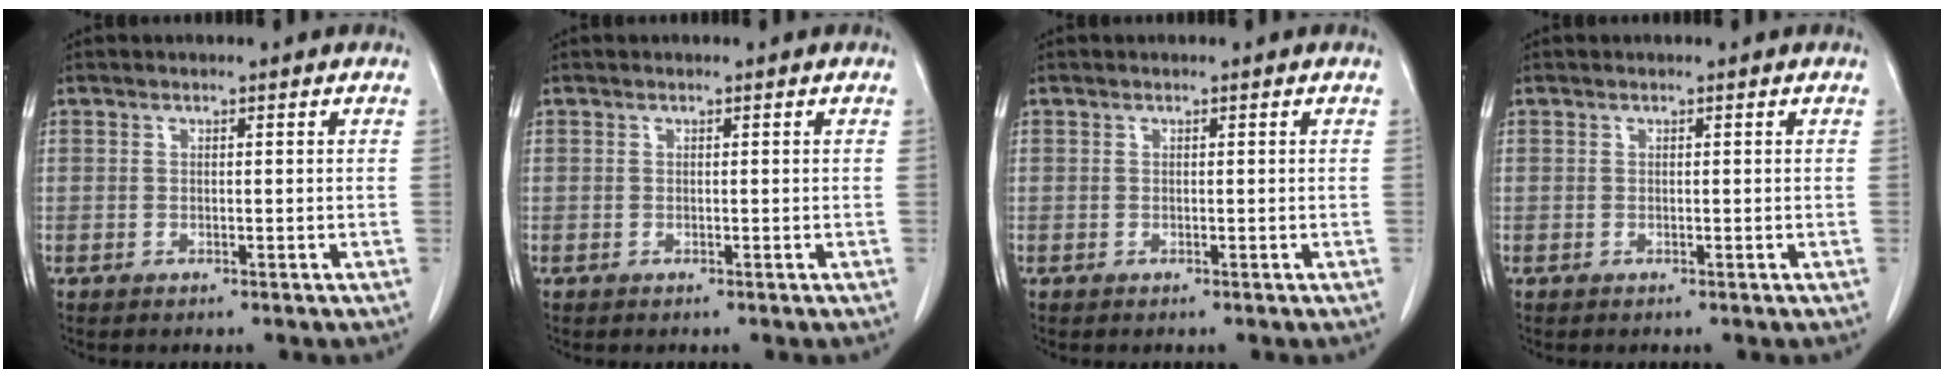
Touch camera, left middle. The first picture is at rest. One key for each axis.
{"total": 0.0}
{"total": 0.0}
{"total": 0.0}